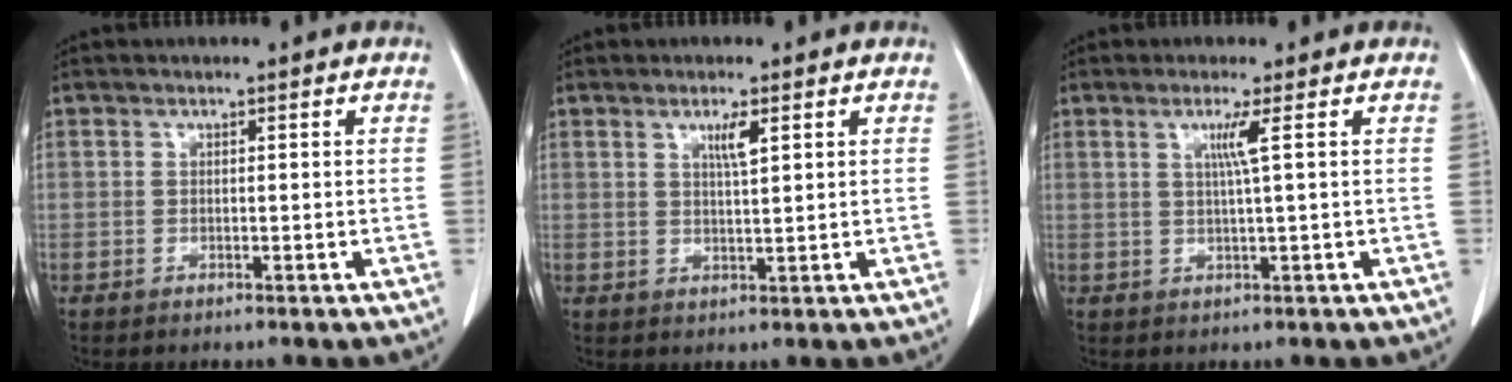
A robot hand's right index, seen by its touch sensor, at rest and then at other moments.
{"total": 2.7, "force": [1.3, 0.1, 2.3], "torque": [-0.045, -0.003, 0.025]}
{"total": 2.7, "force": [0.9, -0.9, 2.4], "torque": [-0.051, -0.003, 0.019]}